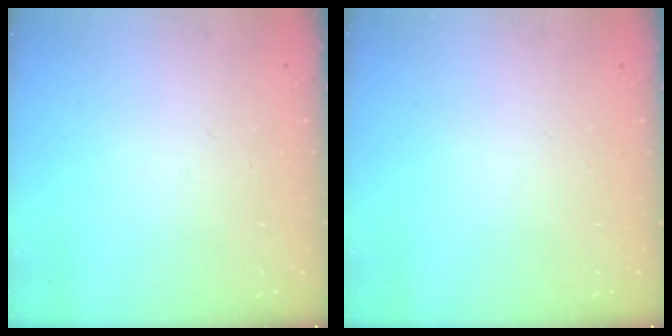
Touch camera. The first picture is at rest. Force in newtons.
{"total": 0.0}